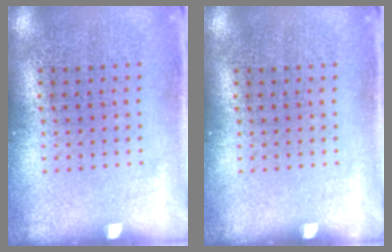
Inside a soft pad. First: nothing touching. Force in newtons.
{"total": 0.0}